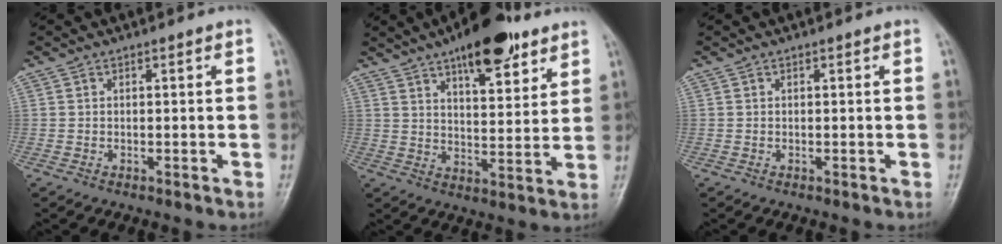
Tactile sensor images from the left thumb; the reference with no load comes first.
{"total": 14.5, "force": [9.3, 5.5, 9.7], "torque": [-0.111, -0.043, 0.139]}
{"total": 0.0}